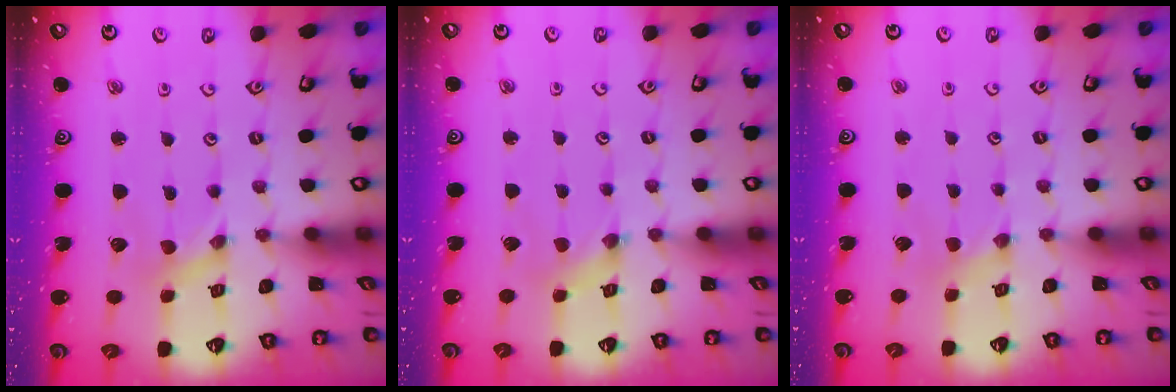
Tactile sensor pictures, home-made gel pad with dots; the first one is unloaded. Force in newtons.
{"total": 1.2, "press": 1.2, "slide": 0.2}
{"total": 1.6, "press": 1.5, "slide": 0.4}